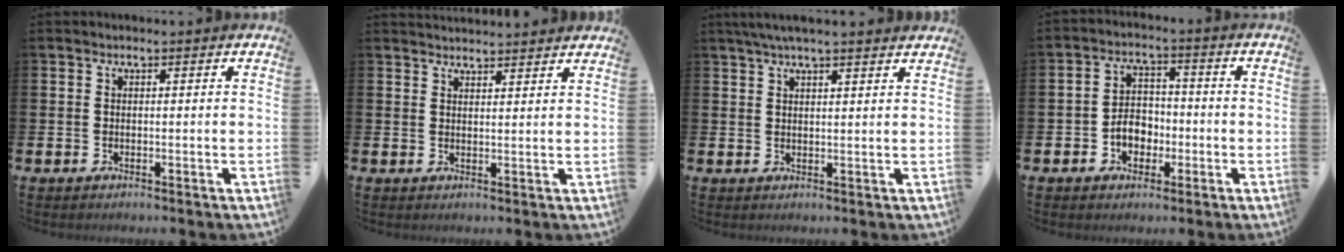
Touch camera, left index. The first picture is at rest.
{"total": 2.7, "force": [2.7, 0.0, -0.2], "torque": [0.006, -0.015, 0.048]}
{"total": 3.7, "force": [3.3, 0.1, 1.7], "torque": [-0.034, -0.005, 0.059]}
{"total": 4.5, "force": [-1.5, 3.5, 2.3], "torque": [-0.028, -0.001, -0.038]}